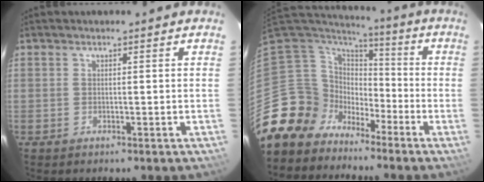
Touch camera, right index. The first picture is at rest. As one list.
[{"total": 12.5, "force": [-8.5, 8.9, 2.1], "torque": [-0.071, 0.024, -0.163]}]